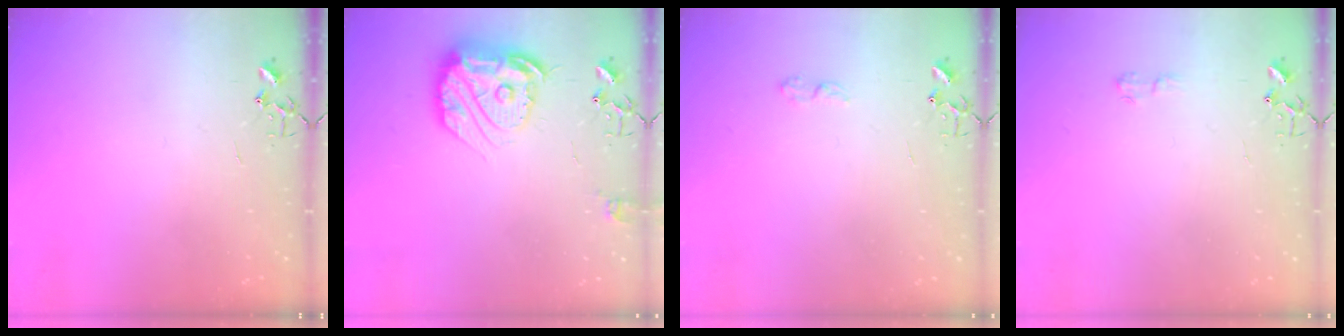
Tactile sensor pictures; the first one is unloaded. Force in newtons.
{"total": 17.2, "press": 17.1, "slide": 1.4}
{"total": 4.4, "press": 4.3, "slide": 0.7}
{"total": 4.2, "press": 4.2, "slide": 0.5}